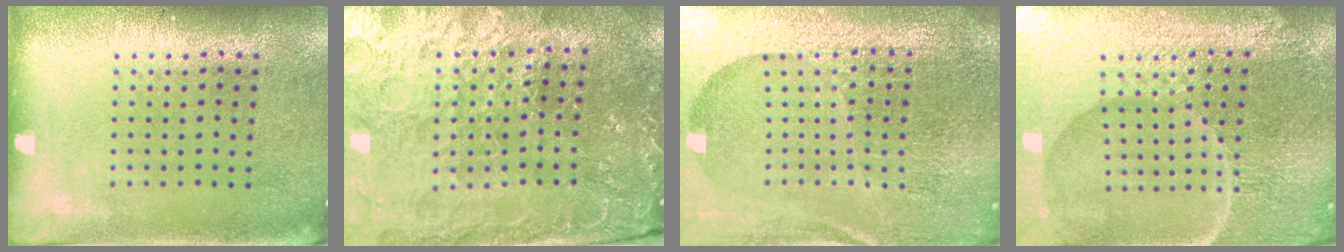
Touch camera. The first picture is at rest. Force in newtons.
{"total": 3.8, "press": 3.8, "slide": 0.6}
{"total": 6.8, "press": 5.8, "slide": 3.4}
{"total": 6.8, "press": 6.0, "slide": 3.2}